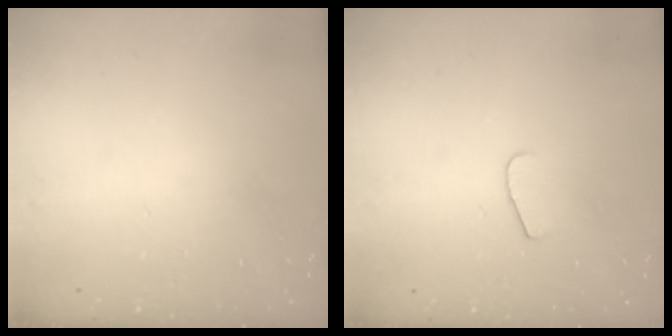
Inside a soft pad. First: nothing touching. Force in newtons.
{"total": 5.5, "press": 5.5, "slide": 0.5}